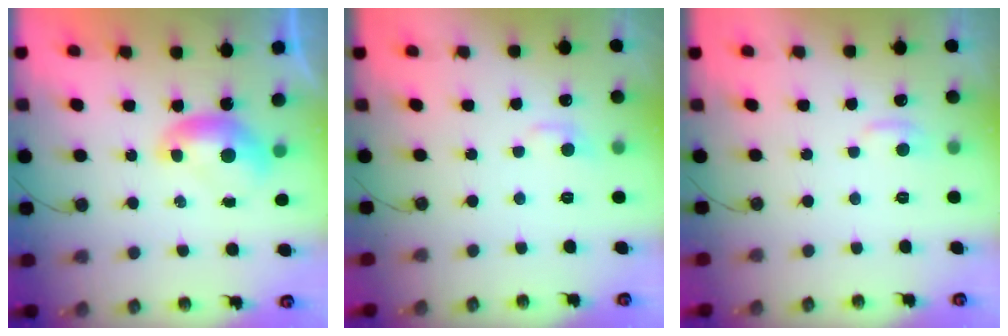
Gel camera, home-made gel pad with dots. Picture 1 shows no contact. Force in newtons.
{"total": 1.0, "press": 0.4, "slide": 0.9}
{"total": 1.2, "press": 0.9, "slide": 0.8}